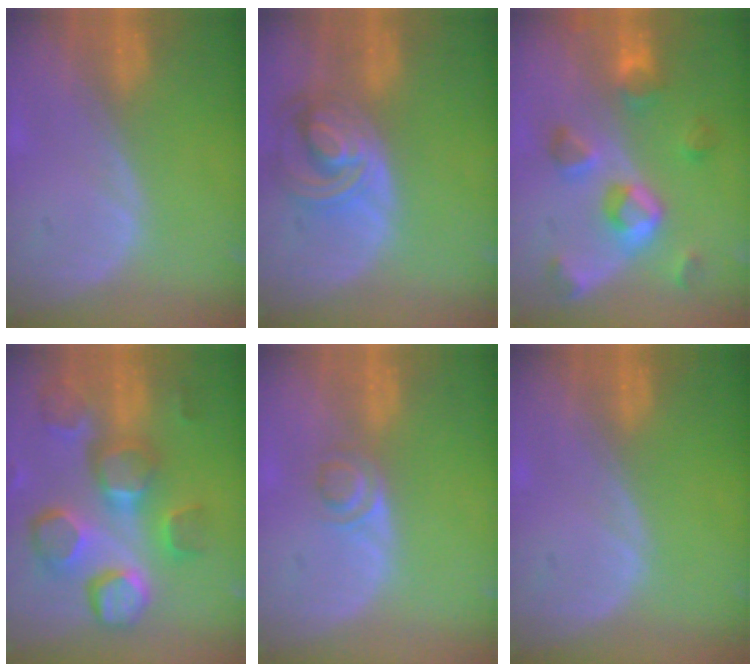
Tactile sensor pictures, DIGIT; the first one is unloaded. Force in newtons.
{"total": 8.2, "press": 7.2, "slide": 4.1}
{"total": 7.8, "press": 7.7, "slide": 0.7}
{"total": 12.6, "press": 11.1, "slide": 6.0}
{"total": 2.8, "press": 2.7, "slide": 1.0}
{"total": 0.0}